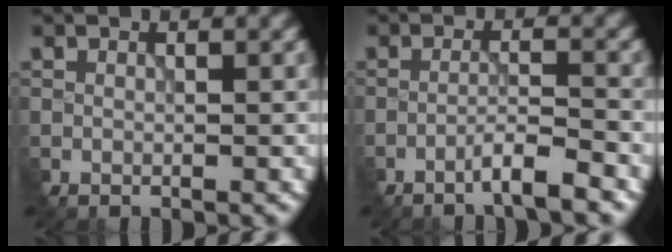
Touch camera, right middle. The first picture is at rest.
{"total": 2.8, "force": [-2.3, -0.2, 1.6], "torque": [-0.026, 0.011, -0.049]}